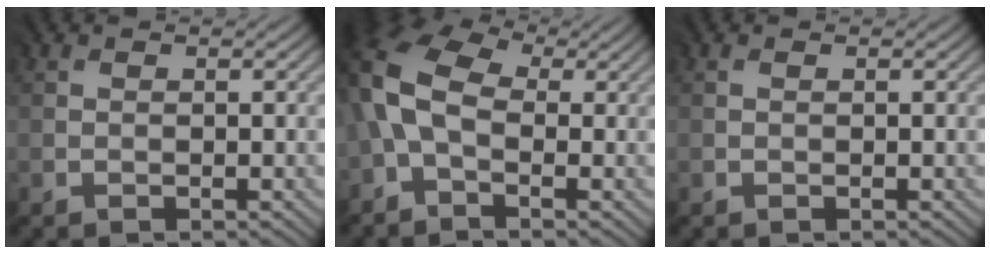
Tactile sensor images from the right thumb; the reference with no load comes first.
{"total": 9.5, "force": [-0.4, 5.8, 7.4], "torque": [-0.192, 0.007, -0.027]}
{"total": 0.0}